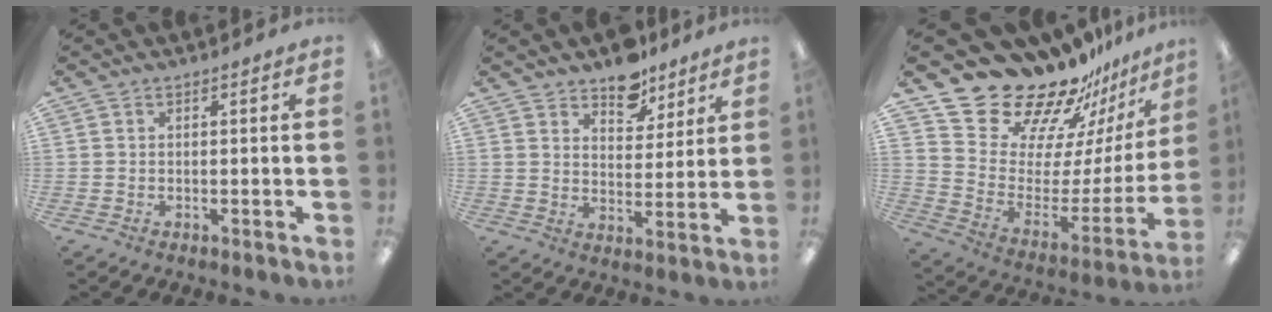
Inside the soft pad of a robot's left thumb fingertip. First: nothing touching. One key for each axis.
{"total": 8.6, "fx": 7.1, "fy": 4.6, "fz": 1.8, "tx": -0.009, "ty": -0.052, "tz": 0.127}
{"total": 22.1, "fx": 19.3, "fy": 8.8, "fz": 6.1, "tx": -0.097, "ty": -0.160, "tz": 0.353}